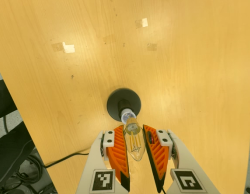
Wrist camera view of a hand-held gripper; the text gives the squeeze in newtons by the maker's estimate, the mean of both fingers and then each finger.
{"total": 9.9, "left": 9.6, "right": 10.2}